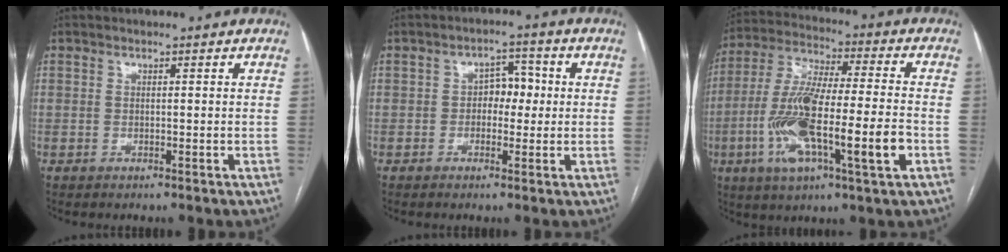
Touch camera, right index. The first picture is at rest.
{"total": 4.1, "force": [0.0, 2.7, 3.1], "torque": [-0.040, 0.018, -0.003]}
{"total": 17.9, "force": [-5.0, 2.3, 17.1], "torque": [-0.335, -0.007, -0.087]}